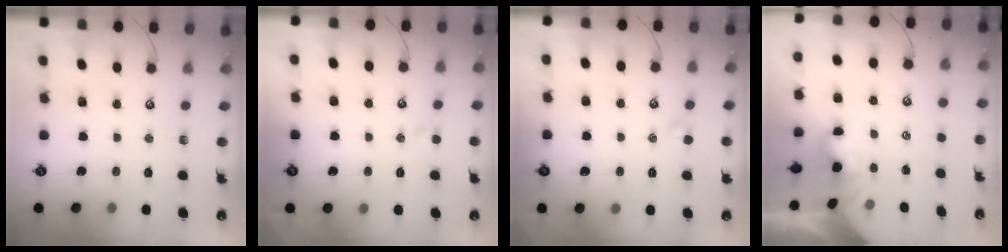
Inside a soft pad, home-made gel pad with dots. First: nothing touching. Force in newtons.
{"total": 1.3, "press": 1.3, "slide": 0.4}
{"total": 0.9, "press": 0.7, "slide": 0.5}
{"total": 1.9, "press": 1.8, "slide": 0.5}